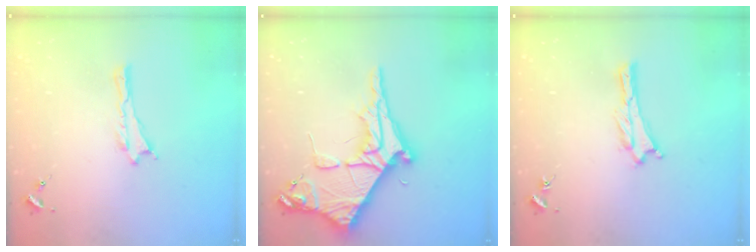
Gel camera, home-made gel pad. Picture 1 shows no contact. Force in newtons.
{"total": 8.9, "press": 8.8, "slide": 1.0}
{"total": 0.0}